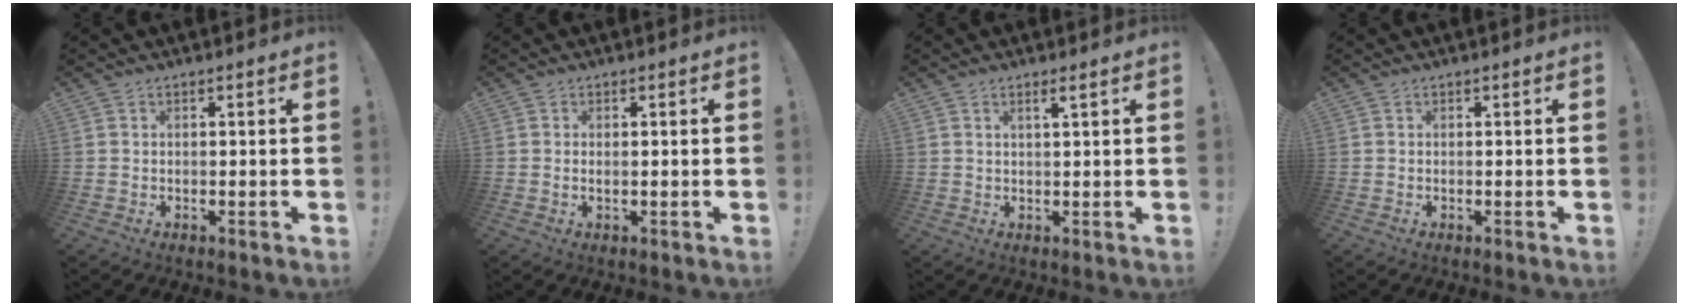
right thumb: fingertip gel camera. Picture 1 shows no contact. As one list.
[{"total": 0.9, "force": [0.1, 0.1, 0.9], "torque": [-0.016, -0.002, 0.000]}, {"total": 2.1, "force": [1.0, 0.0, 1.8], "torque": [-0.034, -0.001, 0.015]}, {"total": 0.0}]